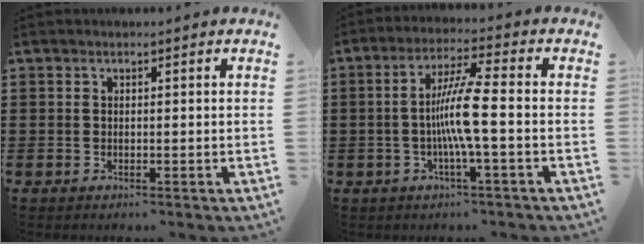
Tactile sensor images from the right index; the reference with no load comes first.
{"total": 7.8, "force": [-1.1, 0.1, 7.7], "torque": [-0.150, -0.006, -0.030]}